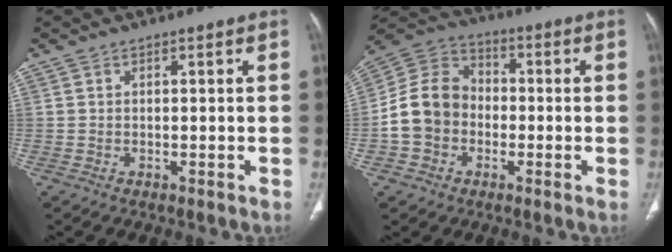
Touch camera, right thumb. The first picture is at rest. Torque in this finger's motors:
{"motor_torque": [0.32, 0.51, 0.65, -0.65, 0.09]}